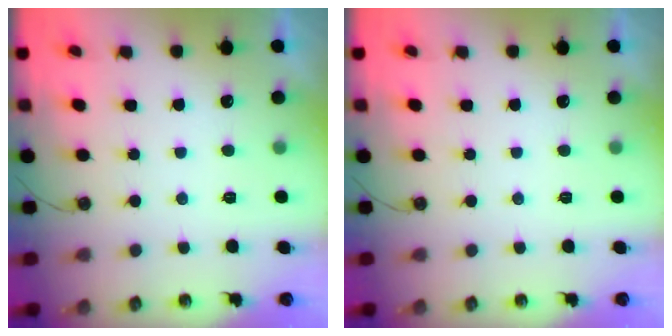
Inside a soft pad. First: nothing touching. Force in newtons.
{"total": 0.0}